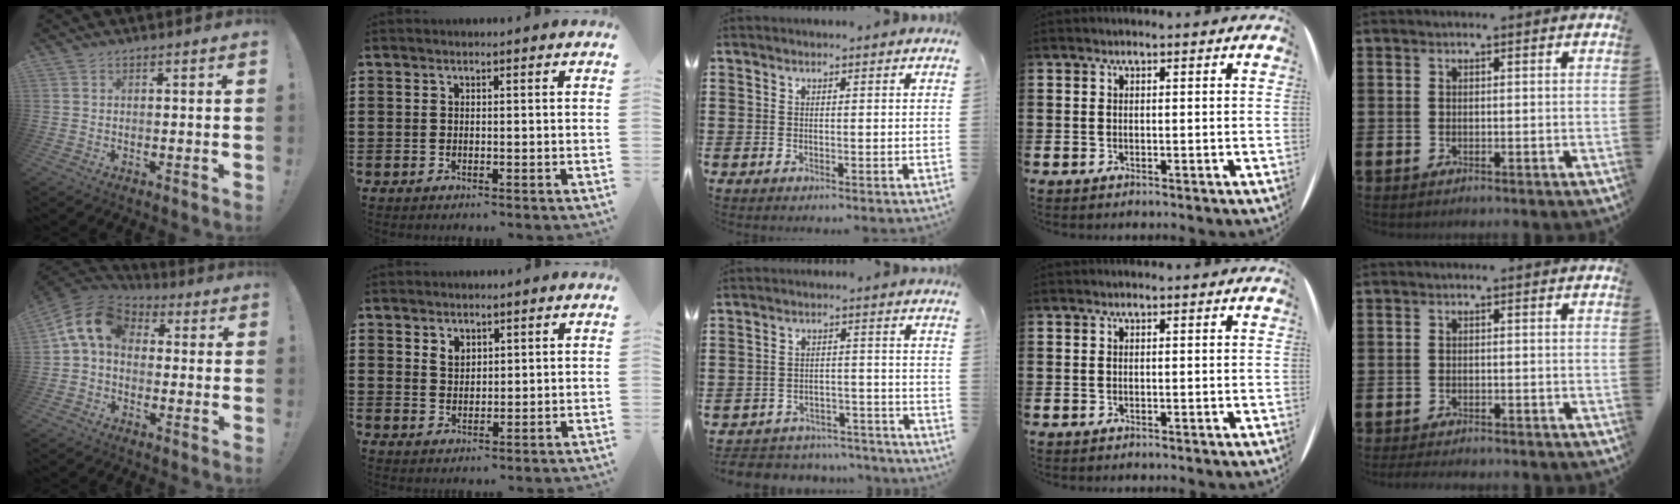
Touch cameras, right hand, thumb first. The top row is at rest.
{"thumb": {"total": 11.7, "force": [2.2, 7.9, 8.3], "torque": [-0.170, 0.012, 0.045]}, "index": {"total": 2.3, "force": [1.5, 1.5, 0.7], "torque": [-0.018, 0.005, 0.029]}, "middle": {"total": 4.4, "force": [-4.4, 0.8, 0.1], "torque": [-0.005, 0.009, -0.092]}, "little": {"total": 1.0, "force": [-1.0, 0.1, 0.3], "torque": [-0.007, 0.000, -0.021]}}